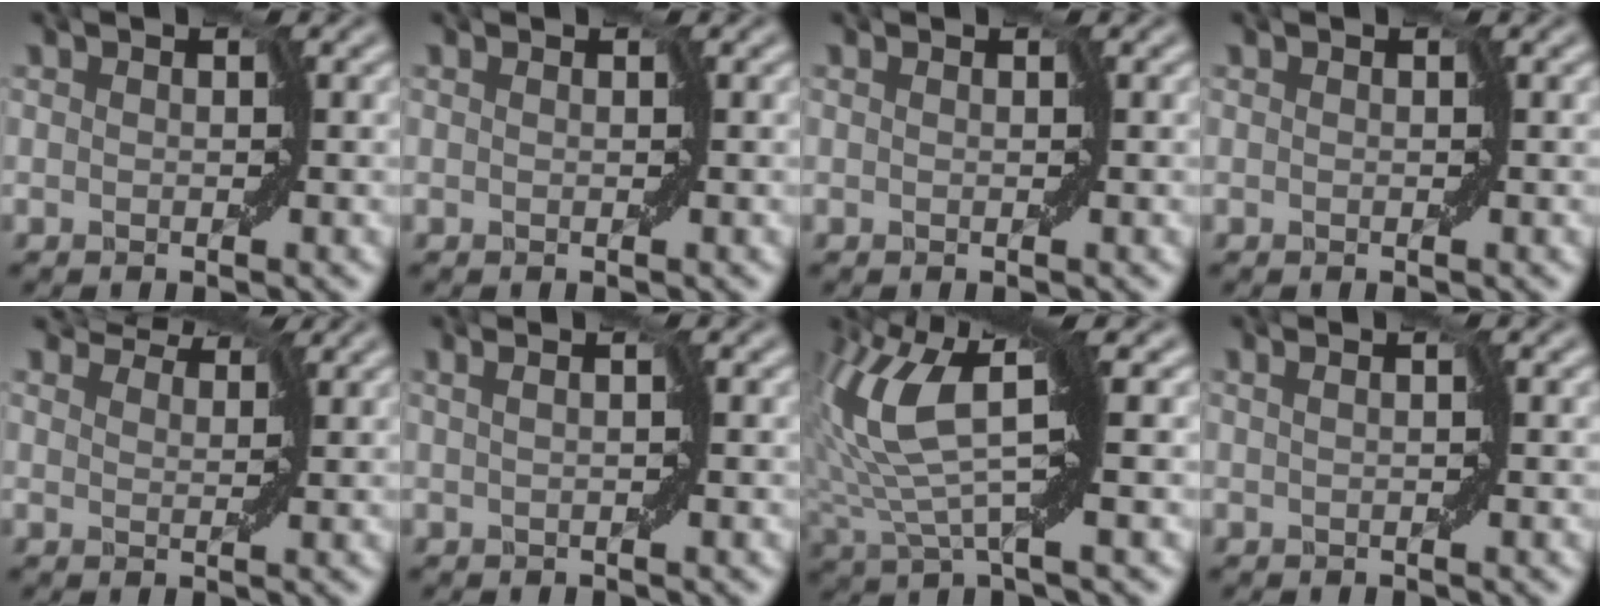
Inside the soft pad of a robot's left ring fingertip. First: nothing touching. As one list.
[{"total": 0.0}, {"total": 0.0}, {"total": 0.0}, {"total": 2.9, "force": [2.8, 0.6, 0.7], "torque": [-0.014, 0.007, 0.036]}, {"total": 1.1, "force": [0.3, -0.3, 1.1], "torque": [-0.011, 0.001, 0.005]}, {"total": 7.5, "force": [2.0, 2.2, 6.9], "torque": [-0.165, 0.004, 0.033]}, {"total": 0.7, "force": [0.2, -0.4, 0.6], "torque": [-0.008, 0.000, 0.004]}]